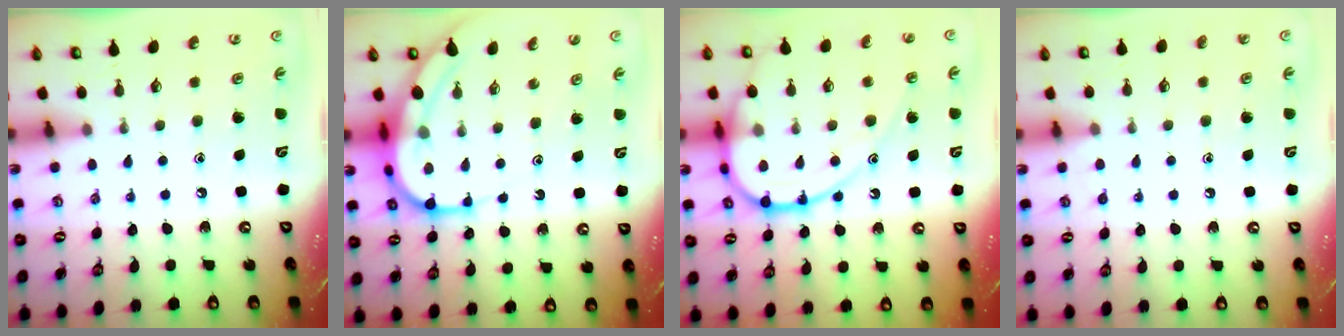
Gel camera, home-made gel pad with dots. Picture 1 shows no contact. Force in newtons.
{"total": 10.6, "press": 10.6, "slide": 1.0}
{"total": 16.5, "press": 16.4, "slide": 2.0}
{"total": 2.6, "press": 2.6, "slide": 0.3}